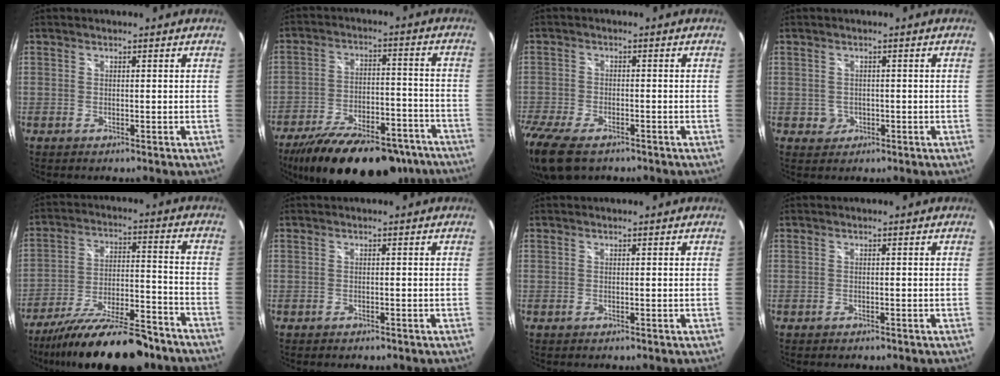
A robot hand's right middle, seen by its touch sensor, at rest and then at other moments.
{"total": 25.8, "force": [-20.1, 9.8, 12.9], "torque": [-0.234, -0.011, -0.280]}
{"total": 13.2, "force": [-9.4, 5.9, 7.2], "torque": [-0.193, -0.050, -0.171]}
{"total": 2.2, "force": [-0.4, 2.1, 0.4], "torque": [-0.006, 0.000, -0.001]}
{"total": 21.0, "force": [-17.1, 4.9, 11.1], "torque": [-0.197, -0.029, -0.259]}
{"total": 0.9, "force": [-0.8, 0.5, 0.3], "torque": [-0.009, 0.000, -0.012]}
{"total": 0.0}
{"total": 0.7, "force": [-0.6, 0.4, 0.2], "torque": [-0.007, -0.001, -0.010]}